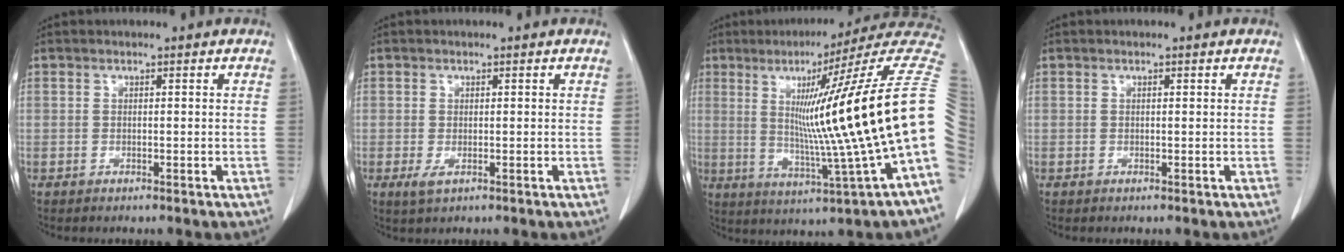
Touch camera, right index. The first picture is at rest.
{"total": 1.7, "force": [-0.5, 1.0, 1.3], "torque": [-0.021, -0.002, -0.004]}
{"total": 21.8, "force": [2.7, -2.4, 21.5], "torque": [-0.249, 0.011, 0.028]}
{"total": 0.0}